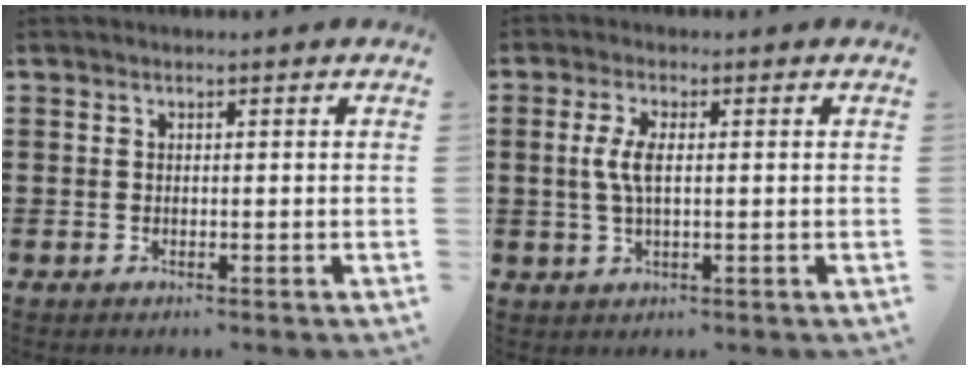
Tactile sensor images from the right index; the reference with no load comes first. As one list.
[{"total": 4.1, "force": [0.3, 1.4, 3.8], "torque": [-0.095, -0.003, -0.004]}]